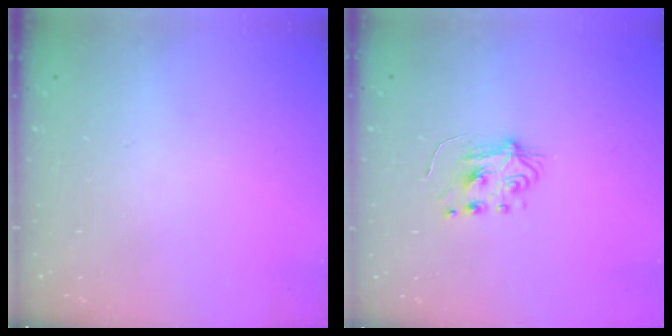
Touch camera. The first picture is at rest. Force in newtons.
{"total": 5.9, "press": 5.8, "slide": 0.7}